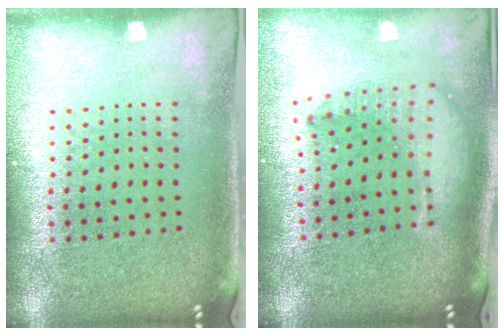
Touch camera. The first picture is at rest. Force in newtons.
{"total": 1.6, "press": 1.4, "slide": 0.7}